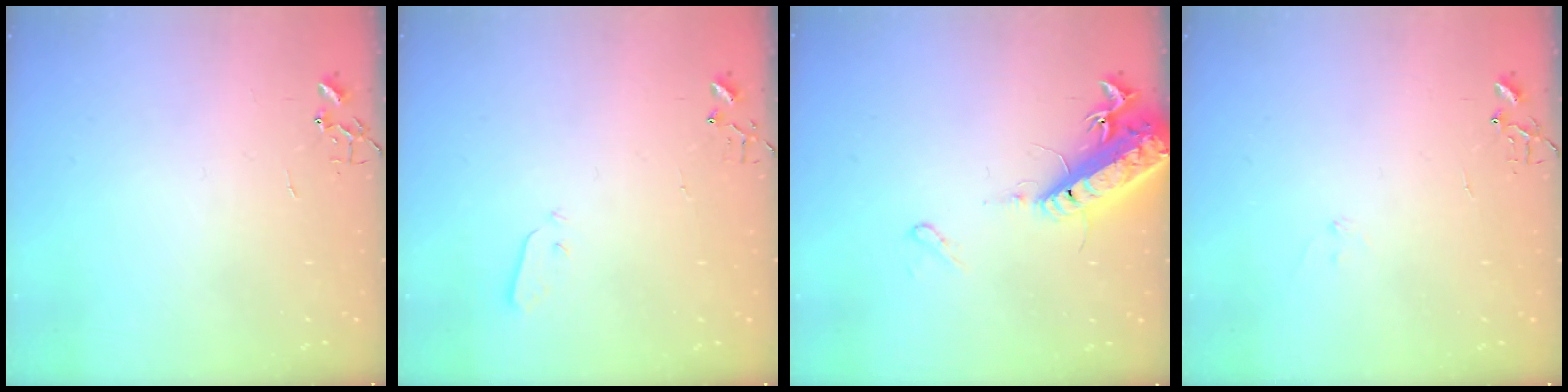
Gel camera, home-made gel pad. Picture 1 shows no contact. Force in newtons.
{"total": 3.0, "press": 3.0, "slide": 0.3}
{"total": 16.9, "press": 16.5, "slide": 3.9}
{"total": 7.0, "press": 7.0, "slide": 0.7}